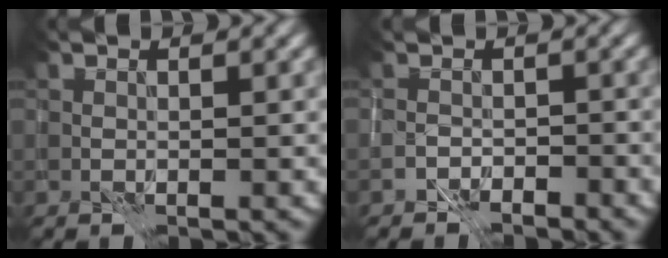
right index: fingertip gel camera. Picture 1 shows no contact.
{"total": 2.0, "force": [-1.7, 1.0, 0.1], "torque": [-0.003, 0.001, -0.037]}